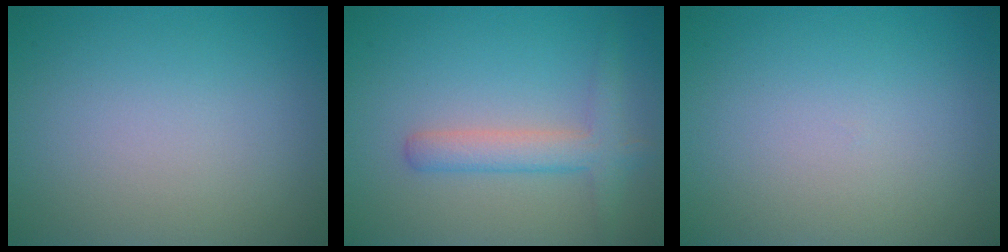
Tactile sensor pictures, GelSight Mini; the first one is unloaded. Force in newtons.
{"total": 3.0, "press": 3.0, "slide": 0.2}
{"total": 0.0}